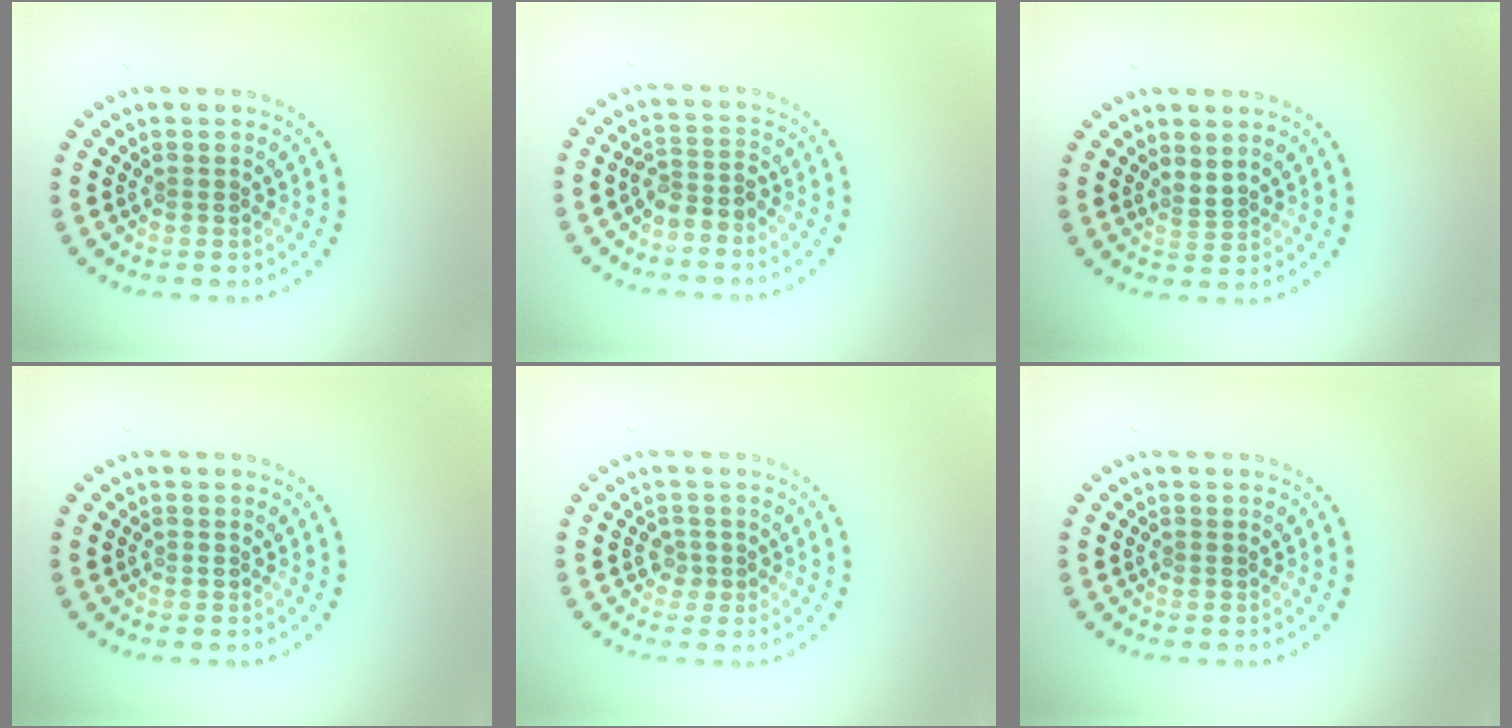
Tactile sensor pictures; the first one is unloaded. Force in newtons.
{"total": 2.4, "press": 1.9, "slide": 1.5}
{"total": 1.0, "press": 0.5, "slide": 0.9}
{"total": 0.0}
{"total": 1.0, "press": 0.9, "slide": 0.6}
{"total": 0.0}